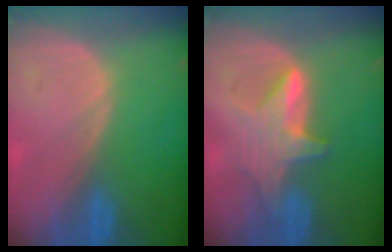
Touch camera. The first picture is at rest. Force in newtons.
{"total": 6.0, "press": 5.9, "slide": 0.6}